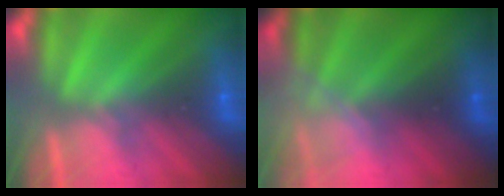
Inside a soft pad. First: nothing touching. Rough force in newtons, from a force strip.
{"total": 2.4}